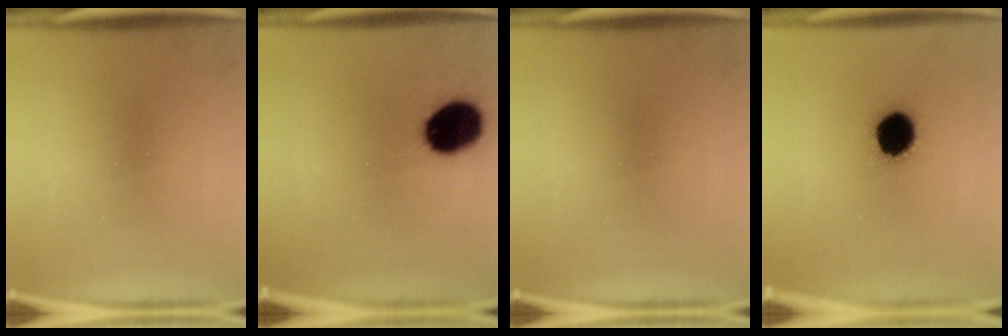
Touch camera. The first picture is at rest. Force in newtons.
{"total": 15.0}
{"total": 0.0}
{"total": 11.6}